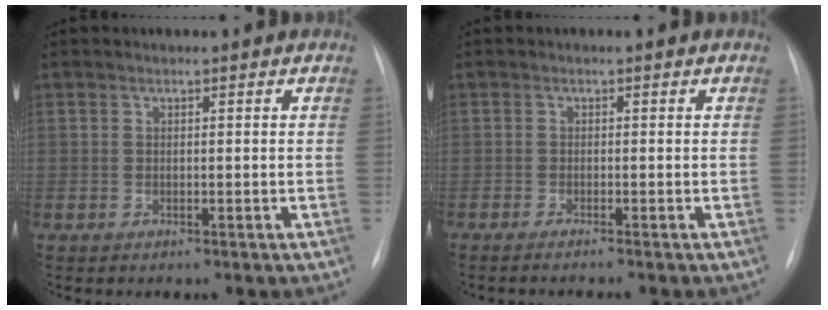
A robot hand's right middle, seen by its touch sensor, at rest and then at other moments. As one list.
[{"total": 2.0, "force": [-1.6, -0.4, 1.1], "torque": [-0.015, 0.002, -0.023]}]